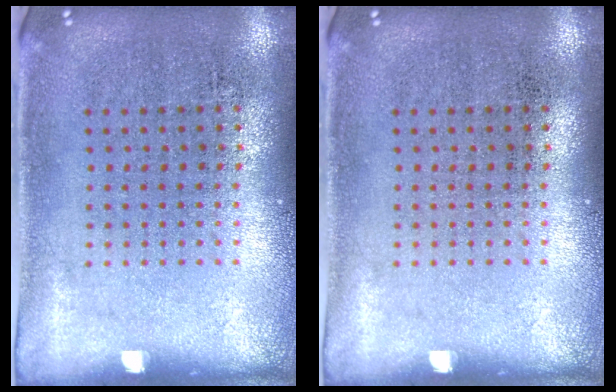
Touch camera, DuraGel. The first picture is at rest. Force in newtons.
{"total": 0.0}